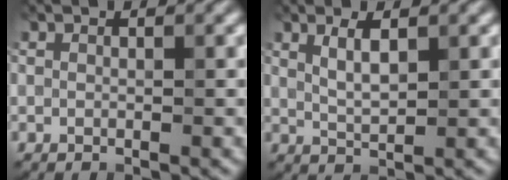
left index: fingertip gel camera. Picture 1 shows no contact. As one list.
[{"total": 2.2, "force": [1.1, 0.5, 1.9], "torque": [-0.035, 0.000, 0.024]}]